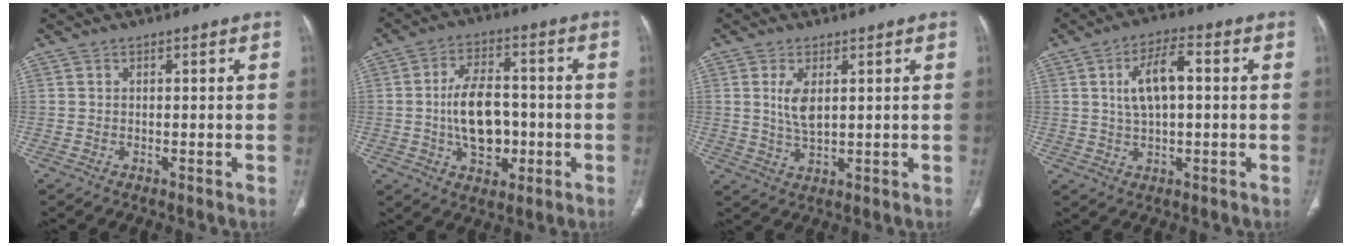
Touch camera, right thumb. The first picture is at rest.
{"total": 11.6, "force": [-1.5, 7.2, 9.0], "torque": [-0.128, 0.020, -0.022]}
{"total": 5.0, "force": [1.3, 2.3, 4.3], "torque": [-0.087, -0.010, 0.034]}
{"total": 8.3, "force": [1.3, 3.6, 7.3], "torque": [-0.132, 0.016, 0.021]}